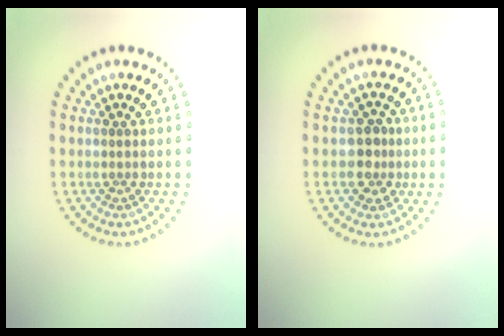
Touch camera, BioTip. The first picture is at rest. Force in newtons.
{"total": 2.4, "press": 2.3, "slide": 0.9}